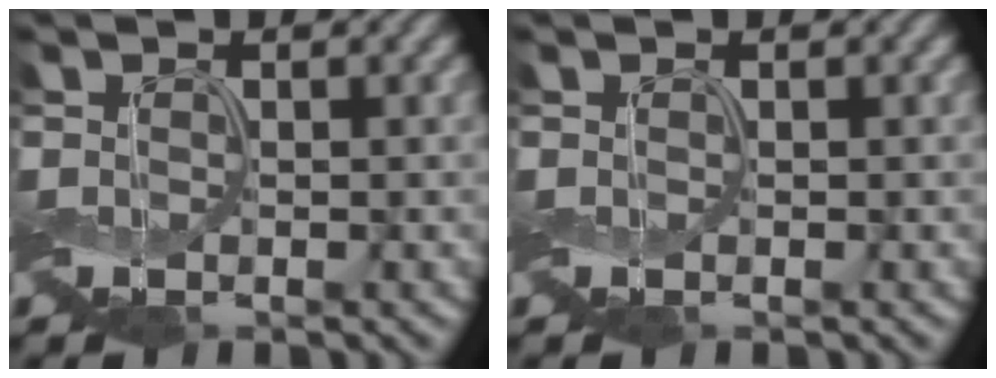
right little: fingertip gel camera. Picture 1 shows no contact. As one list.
[{"total": 0.0}]